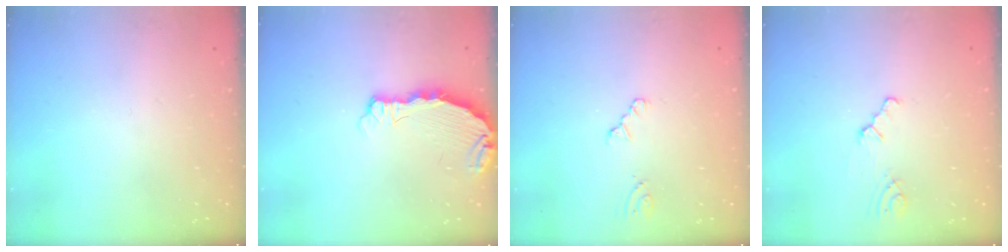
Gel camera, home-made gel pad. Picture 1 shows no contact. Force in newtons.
{"total": 4.4, "press": 4.4, "slide": 0.5}
{"total": 0.7, "press": 0.7, "slide": 0.2}
{"total": 1.2, "press": 1.1, "slide": 0.2}